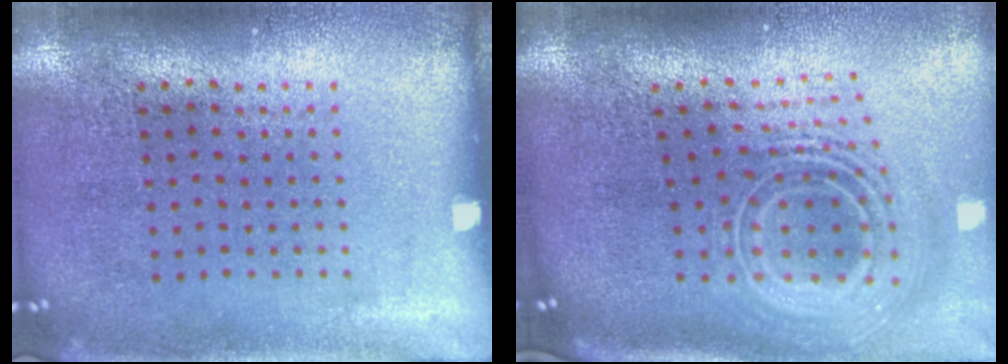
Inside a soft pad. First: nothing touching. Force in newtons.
{"total": 2.8, "press": 1.8, "slide": 2.2}